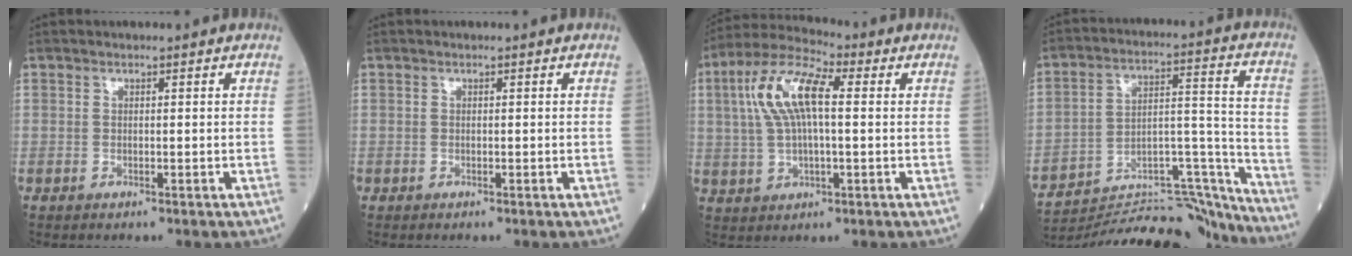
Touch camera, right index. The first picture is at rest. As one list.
[{"total": 0.0}, {"total": 11.1, "force": [2.0, 3.5, 10.3], "torque": [-0.222, 0.027, 0.035]}, {"total": 27.9, "force": [-26.8, 2.2, 7.4], "torque": [-0.094, 0.019, -0.392]}]